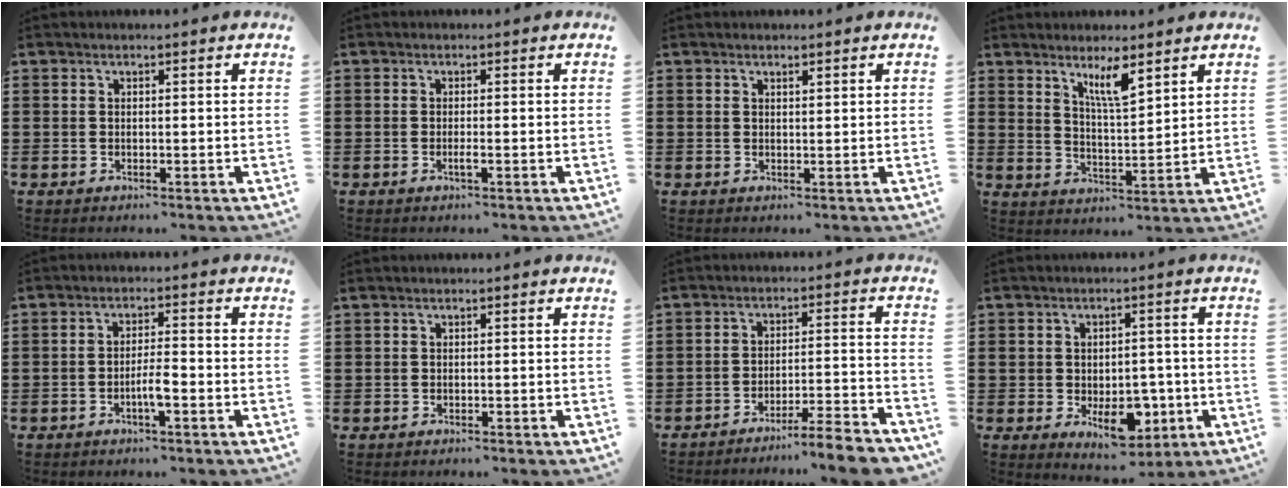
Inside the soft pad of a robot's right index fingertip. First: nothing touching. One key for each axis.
{"total": 1.1, "fx": -0.5, "fy": 0.0, "fz": 1.0, "tx": -0.025, "ty": -0.007, "tz": -0.011}
{"total": 0.7, "fx": 0.6, "fy": 0.2, "fz": 0.3, "tx": -0.007, "ty": 0.000, "tz": 0.012}
{"total": 5.6, "fx": 3.9, "fy": 0.9, "fz": 3.9, "tx": -0.080, "ty": -0.005, "tz": 0.066}
{"total": 3.3, "fx": -1.5, "fy": 0.5, "fz": 2.9, "tx": -0.059, "ty": 0.001, "tz": -0.030}
{"total": 0.0}
{"total": 6.1, "fx": -5.6, "fy": -0.3, "fz": 2.4, "tx": -0.034, "ty": -0.008, "tz": -0.108}
{"total": 8.0, "fx": -2.2, "fy": 5.2, "fz": 5.6, "tx": -0.075, "ty": 0.006, "tz": -0.037}